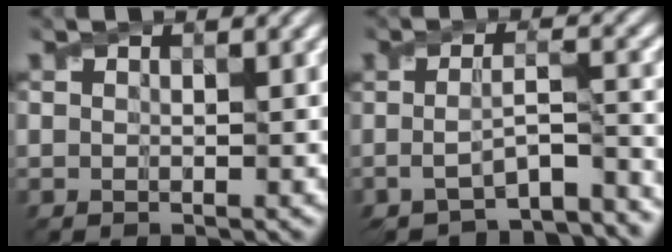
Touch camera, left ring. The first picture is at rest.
{"total": 6.5, "force": [-4.6, 1.5, 4.3], "torque": [-0.069, -0.010, -0.065]}